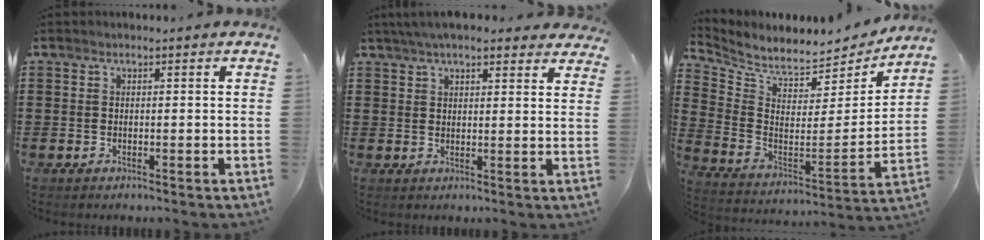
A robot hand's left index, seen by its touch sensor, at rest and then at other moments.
{"total": 5.1, "force": [4.4, 1.0, 2.5], "torque": [-0.060, -0.001, 0.081]}
{"total": 5.9, "force": [5.7, 1.0, 1.4], "torque": [-0.063, -0.058, 0.096]}